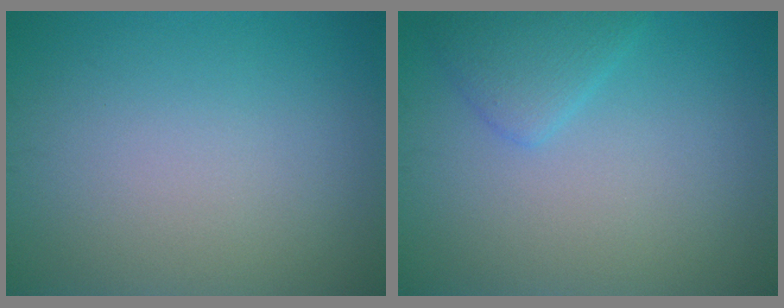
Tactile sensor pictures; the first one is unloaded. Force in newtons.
{"total": 2.3, "press": 2.3, "slide": 0.1}